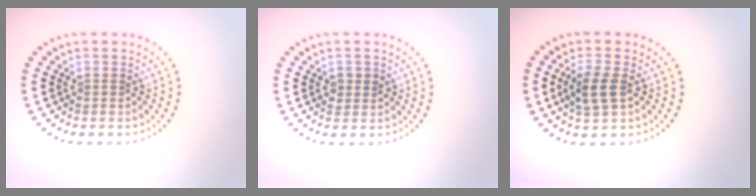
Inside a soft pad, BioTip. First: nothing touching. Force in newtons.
{"total": 1.4, "press": 1.3, "slide": 0.3}
{"total": 2.8, "press": 2.7, "slide": 0.8}